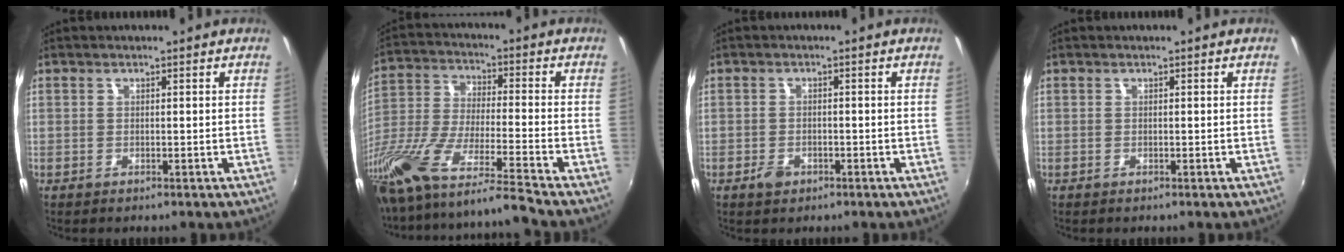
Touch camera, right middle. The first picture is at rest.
{"total": 19.5, "force": [-15.4, -0.6, 12.0], "torque": [-0.215, -0.062, -0.285]}
{"total": 2.4, "force": [-1.5, 1.6, 1.0], "torque": [-0.020, -0.002, -0.025]}
{"total": 0.0}